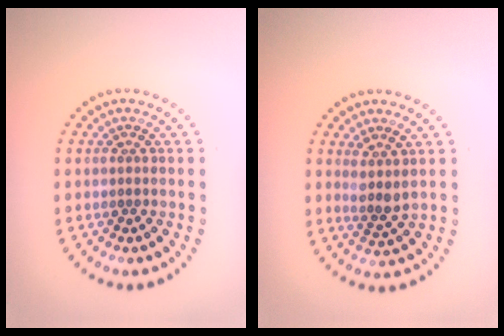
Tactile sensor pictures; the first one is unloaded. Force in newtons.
{"total": 2.2, "press": 1.8, "slide": 1.2}